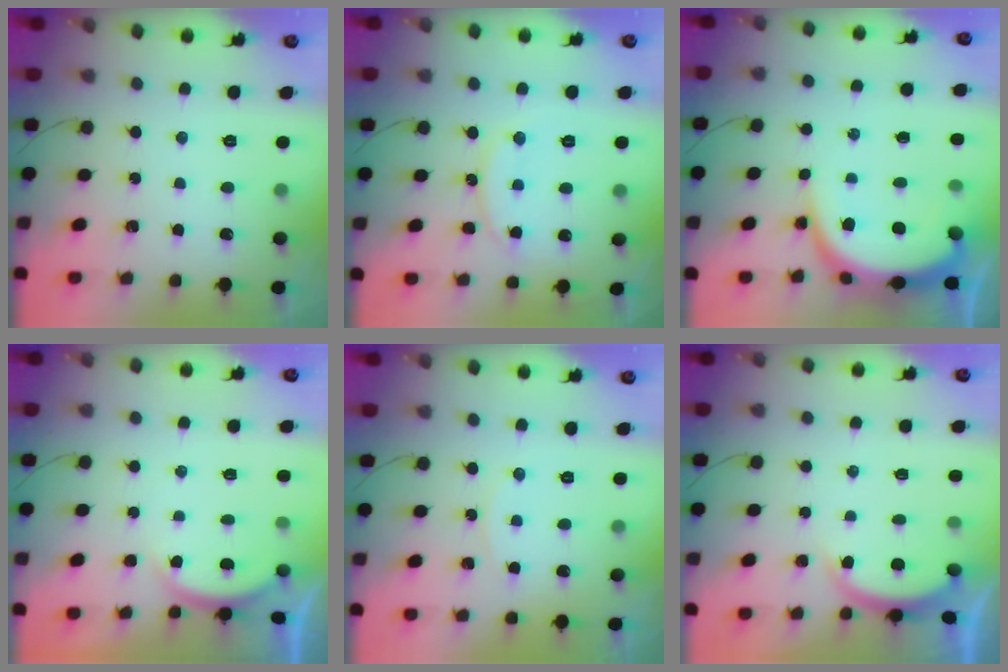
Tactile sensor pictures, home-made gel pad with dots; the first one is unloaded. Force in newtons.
{"total": 13.7, "press": 13.6, "slide": 1.1}
{"total": 9.8, "press": 9.7, "slide": 0.7}
{"total": 2.5, "press": 2.4, "slide": 0.6}
{"total": 3.6, "press": 3.6, "slide": 0.4}
{"total": 2.6, "press": 2.6, "slide": 0.5}